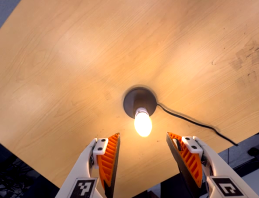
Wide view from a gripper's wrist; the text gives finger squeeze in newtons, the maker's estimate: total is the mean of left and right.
{"total": 0.0}